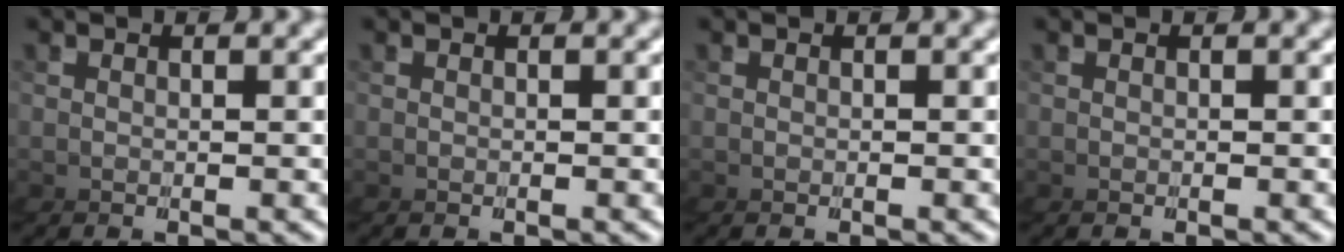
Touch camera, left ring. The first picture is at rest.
{"total": 0.0}
{"total": 0.0}
{"total": 0.0}